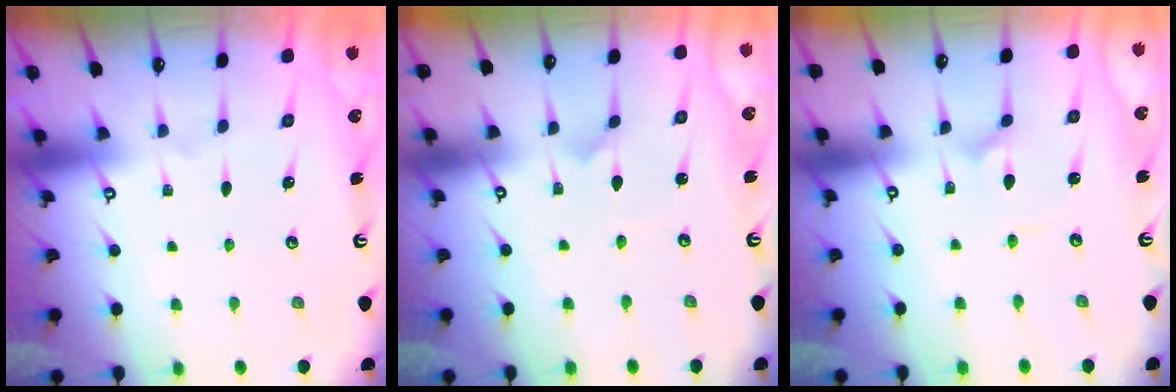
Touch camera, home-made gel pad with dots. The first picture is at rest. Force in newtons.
{"total": 0.8, "press": 0.8, "slide": 0.0}
{"total": 2.5, "press": 2.5, "slide": 0.3}